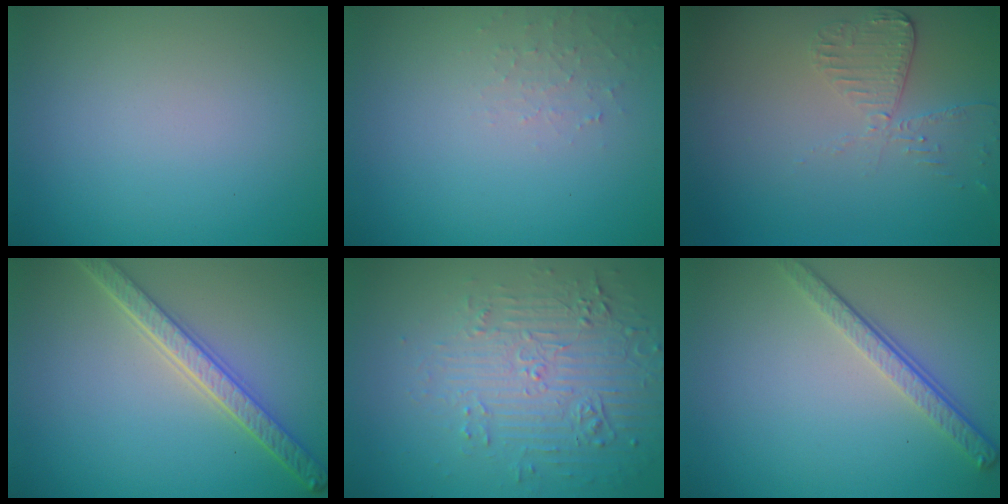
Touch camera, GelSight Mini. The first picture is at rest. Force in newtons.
{"total": 1.3, "press": 1.3, "slide": 0.2}
{"total": 2.5, "press": 2.3, "slide": 1.0}
{"total": 4.6, "press": 3.7, "slide": 2.7}
{"total": 5.5, "press": 3.6, "slide": 4.1}
{"total": 3.6, "press": 2.6, "slide": 2.4}